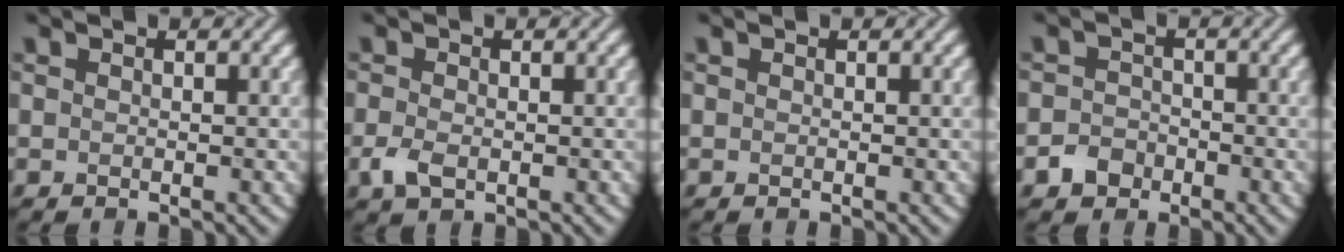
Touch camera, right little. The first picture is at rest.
{"total": 2.4, "force": [-0.9, 1.5, 1.6], "torque": [-0.039, 0.000, -0.017]}
{"total": 0.0}
{"total": 2.4, "force": [-1.6, 1.6, 0.5], "torque": [0.000, 0.007, -0.031]}